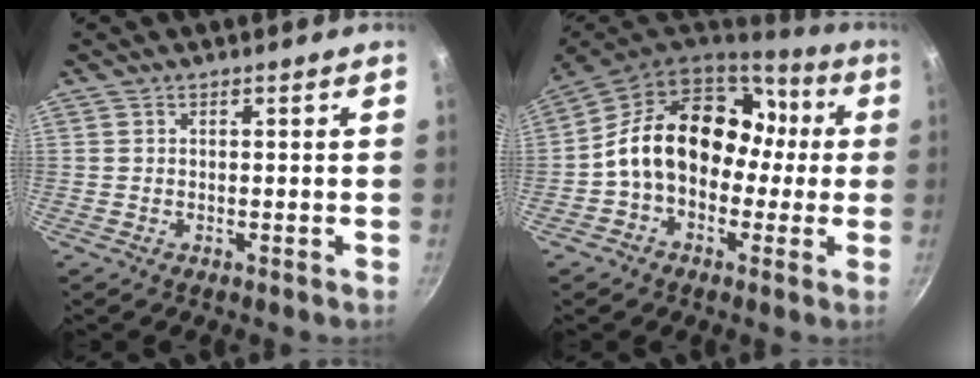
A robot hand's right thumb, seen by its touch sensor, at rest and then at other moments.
{"total": 19.3, "force": [0.7, 14.4, 12.8], "torque": [-0.172, 0.057, 0.002]}